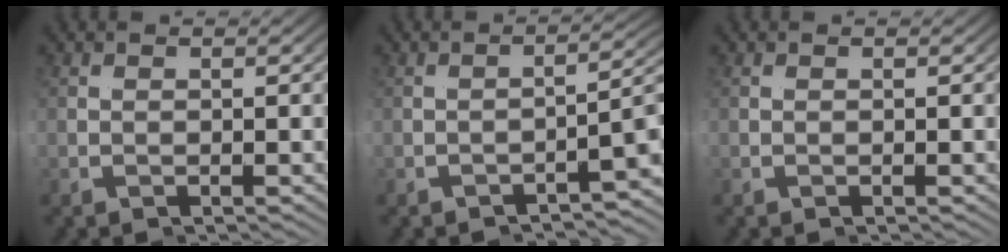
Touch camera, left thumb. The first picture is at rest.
{"total": 3.5, "force": [-2.0, -1.1, 2.6], "torque": [-0.047, 0.009, -0.024]}
{"total": 0.0}